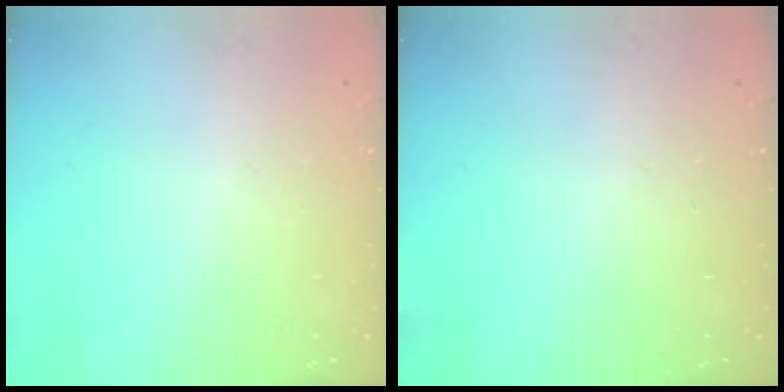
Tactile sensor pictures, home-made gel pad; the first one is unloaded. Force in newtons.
{"total": 0.0}